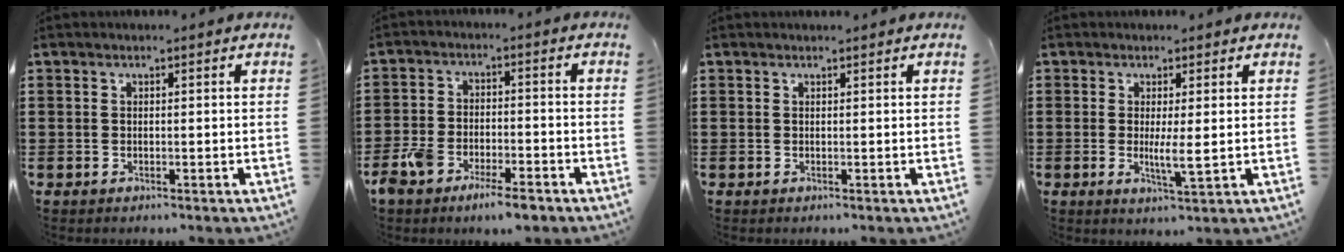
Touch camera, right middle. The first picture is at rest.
{"total": 6.3, "force": [-5.0, 1.9, 3.2], "torque": [-0.083, -0.002, -0.102]}
{"total": 0.0}
{"total": 3.4, "force": [0.2, 0.4, 3.3], "torque": [-0.047, -0.013, 0.002]}